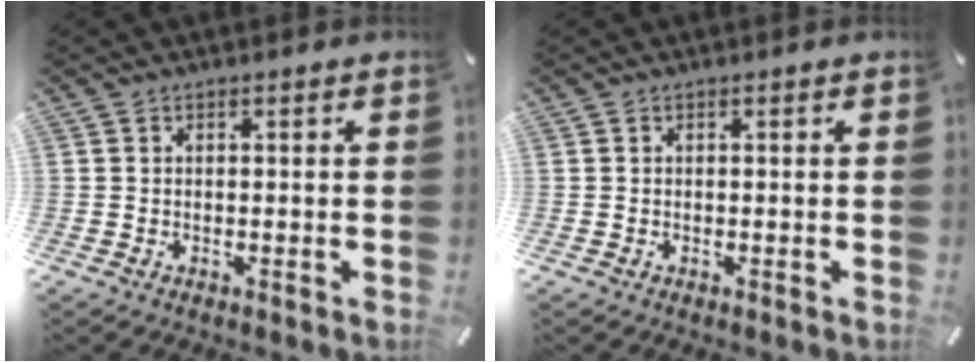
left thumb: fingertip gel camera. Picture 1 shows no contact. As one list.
[{"total": 0.0}]